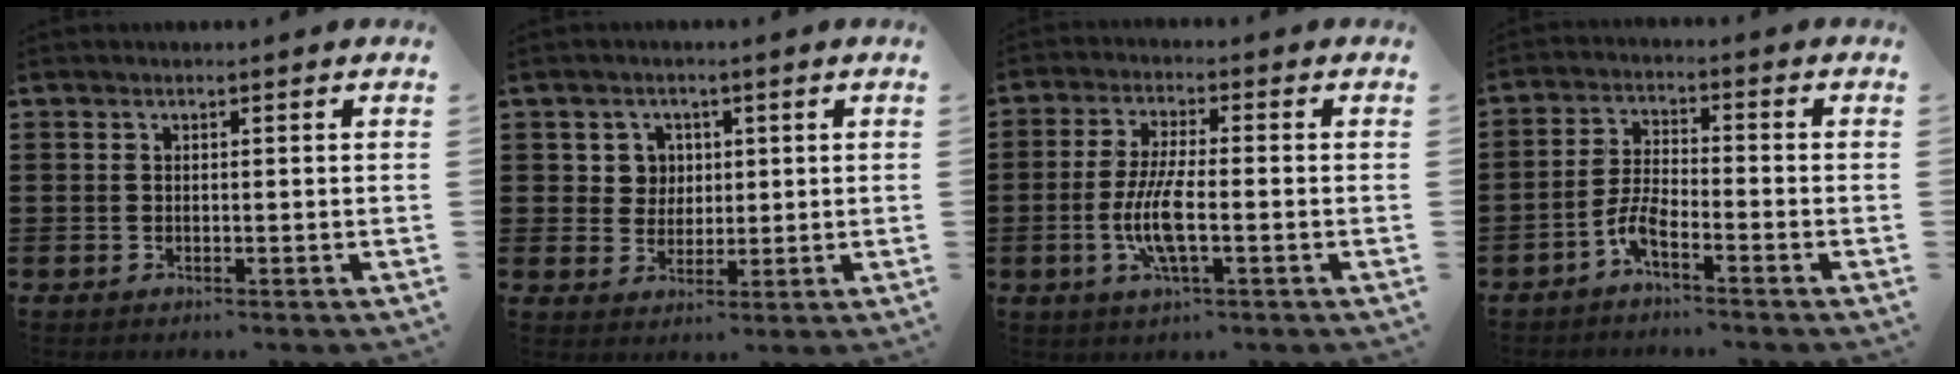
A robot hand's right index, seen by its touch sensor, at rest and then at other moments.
{"total": 4.1, "force": [1.3, 3.8, 1.0], "torque": [-0.037, 0.013, 0.022]}
{"total": 7.5, "force": [-2.0, 1.8, 7.0], "torque": [-0.151, -0.011, -0.042]}
{"total": 4.7, "force": [-3.2, 0.9, 3.3], "torque": [-0.085, -0.004, -0.066]}